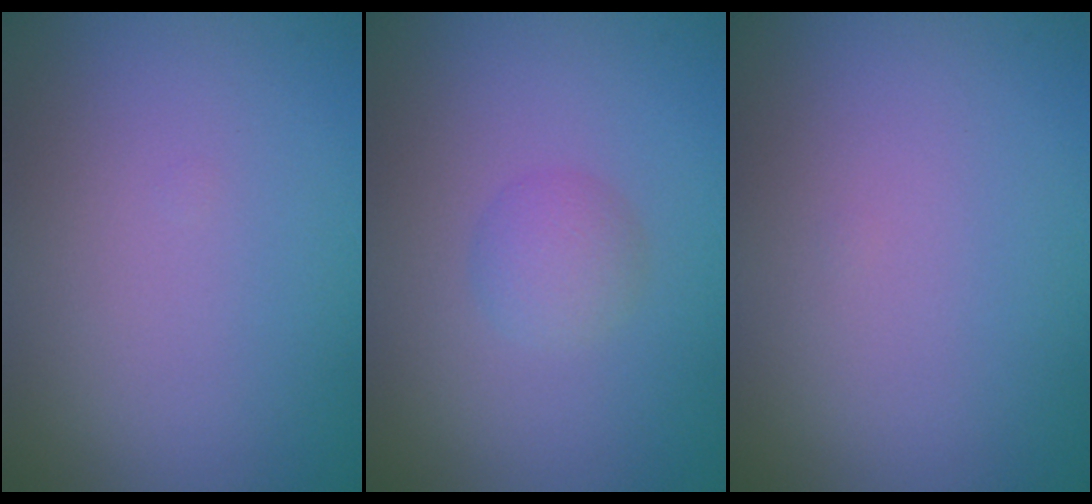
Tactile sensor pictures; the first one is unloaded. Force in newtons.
{"total": 1.7, "press": 1.7, "slide": 0.0}
{"total": 0.0}